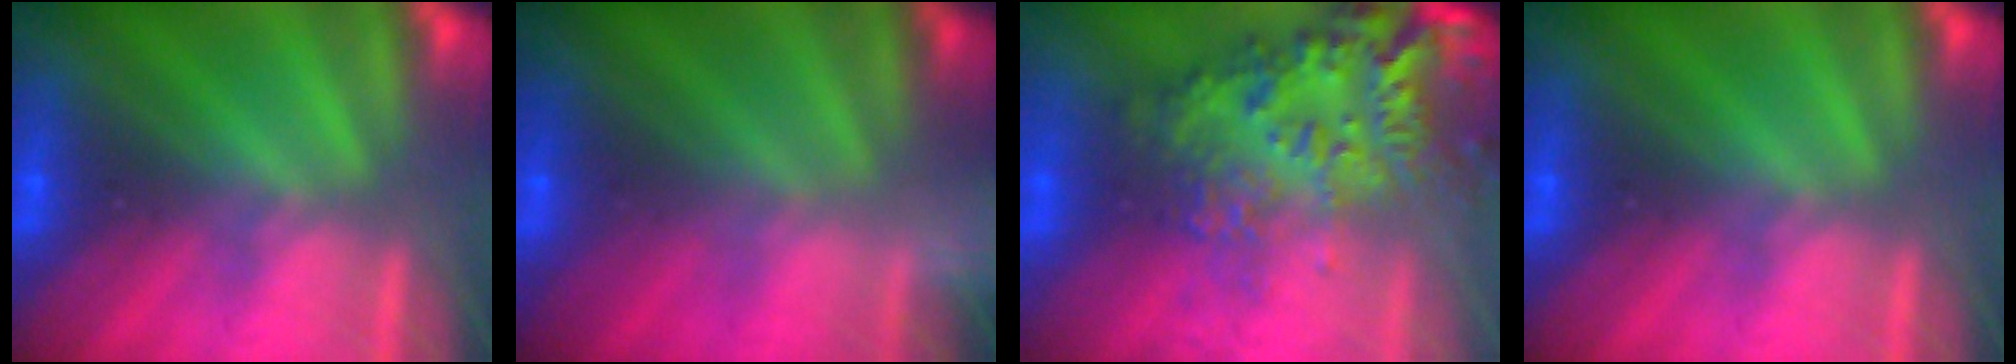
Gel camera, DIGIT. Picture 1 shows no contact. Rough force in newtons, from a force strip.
{"total": 2.1}
{"total": 7.0}
{"total": 0.0}